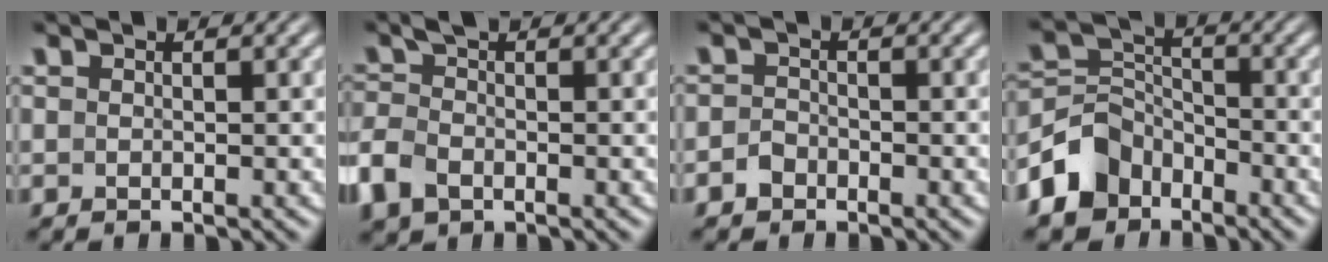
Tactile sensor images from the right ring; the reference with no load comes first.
{"total": 2.8, "force": [-1.4, 1.9, 1.6], "torque": [-0.050, -0.013, -0.019]}
{"total": 1.7, "force": [-1.4, 1.0, 0.1], "torque": [-0.010, -0.012, -0.021]}
{"total": 6.8, "force": [-3.8, 5.0, 2.6], "torque": [-0.047, -0.027, -0.061]}